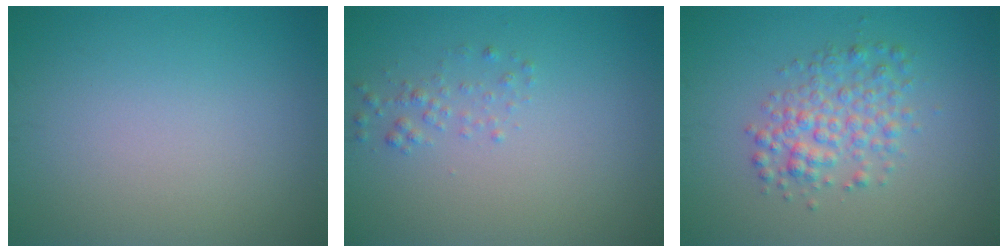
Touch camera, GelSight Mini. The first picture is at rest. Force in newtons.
{"total": 1.2, "press": 1.2, "slide": 0.1}
{"total": 3.4, "press": 3.4, "slide": 0.1}